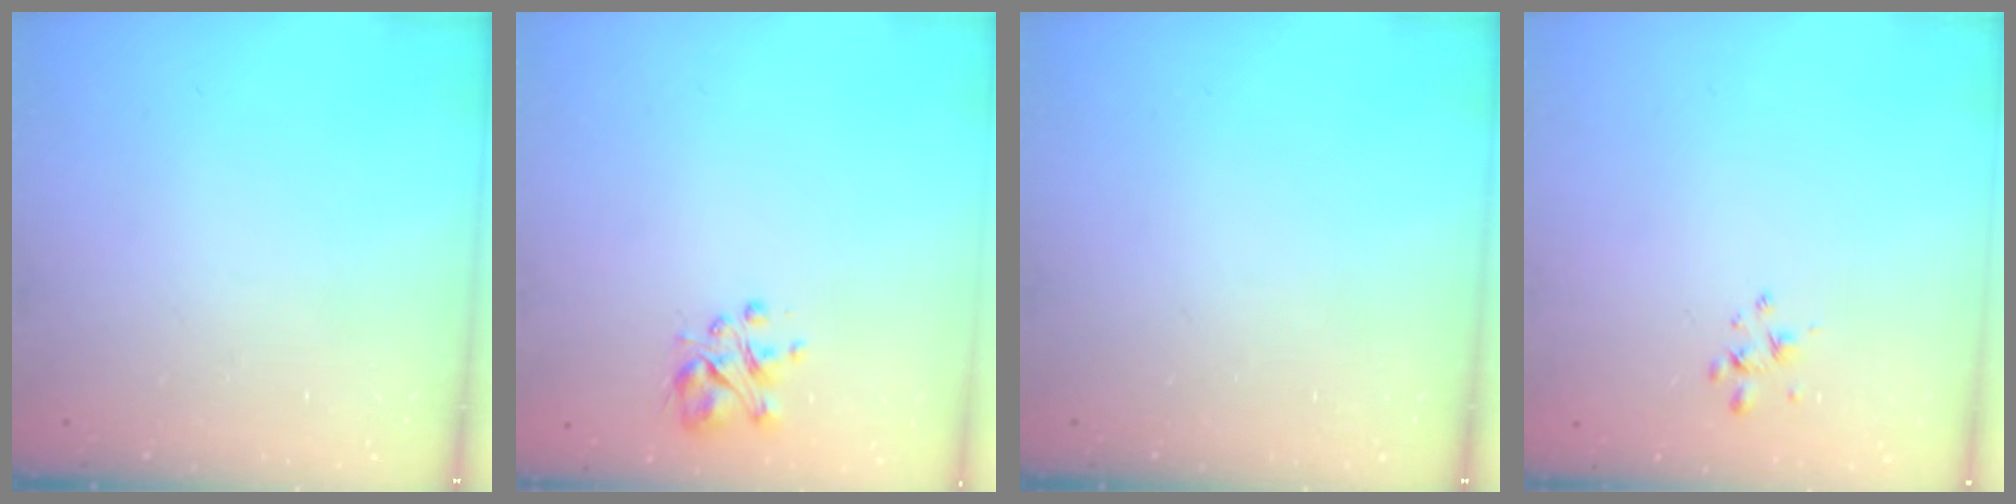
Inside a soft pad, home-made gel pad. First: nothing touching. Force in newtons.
{"total": 3.2, "press": 3.1, "slide": 0.8}
{"total": 0.0}
{"total": 2.6, "press": 2.4, "slide": 0.8}